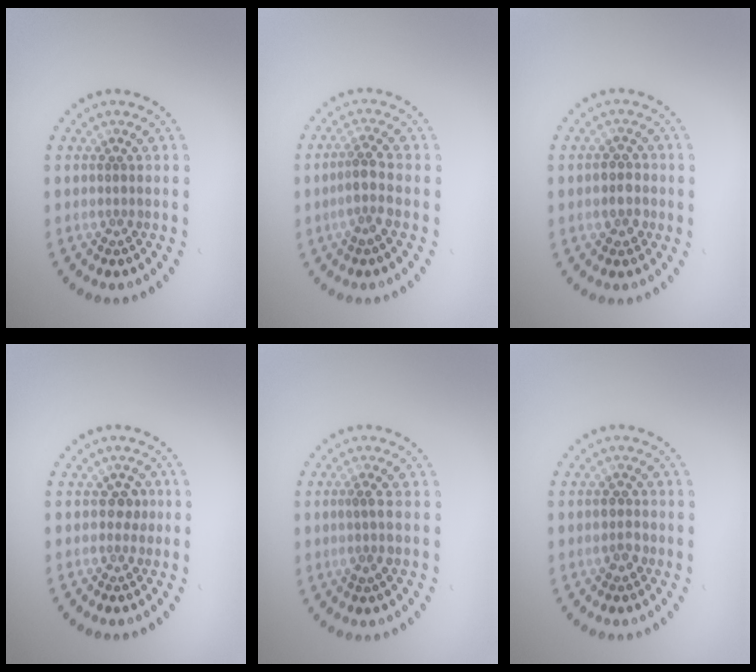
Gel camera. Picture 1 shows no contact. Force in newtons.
{"total": 2.2, "press": 1.7, "slide": 1.5}
{"total": 2.0, "press": 1.9, "slide": 0.6}
{"total": 1.2, "press": 1.0, "slide": 0.6}
{"total": 1.3, "press": 1.1, "slide": 0.7}
{"total": 1.5, "press": 1.5, "slide": 0.2}